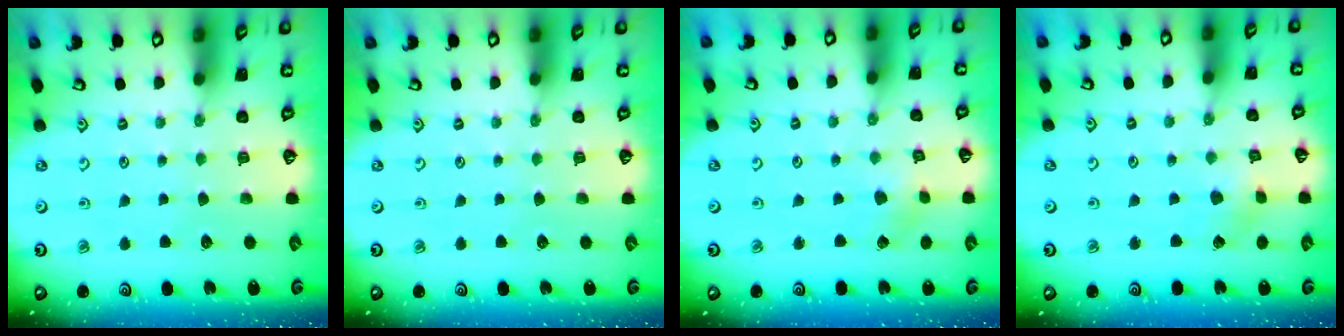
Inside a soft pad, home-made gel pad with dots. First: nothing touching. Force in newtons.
{"total": 0.0}
{"total": 2.6, "press": 2.6, "slide": 0.3}
{"total": 3.2, "press": 3.2, "slide": 0.2}